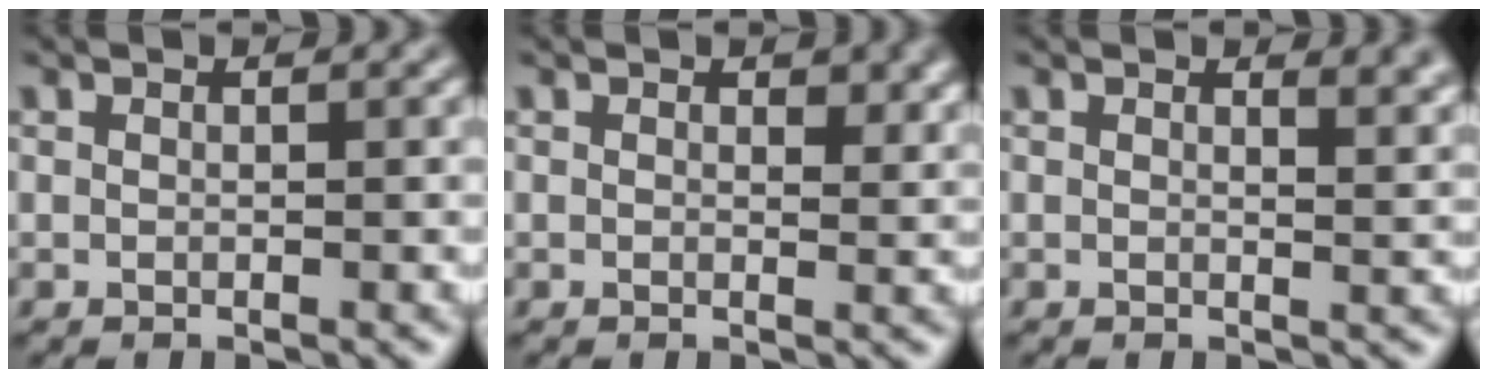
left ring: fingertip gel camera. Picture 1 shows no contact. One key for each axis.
{"total": 1.5, "fx": 0.6, "fy": 0.8, "fz": 1.1, "tx": -0.010, "ty": -0.004, "tz": 0.010}
{"total": 2.7, "fx": 1.7, "fy": 1.1, "fz": 1.8, "tx": -0.015, "ty": -0.001, "tz": 0.023}